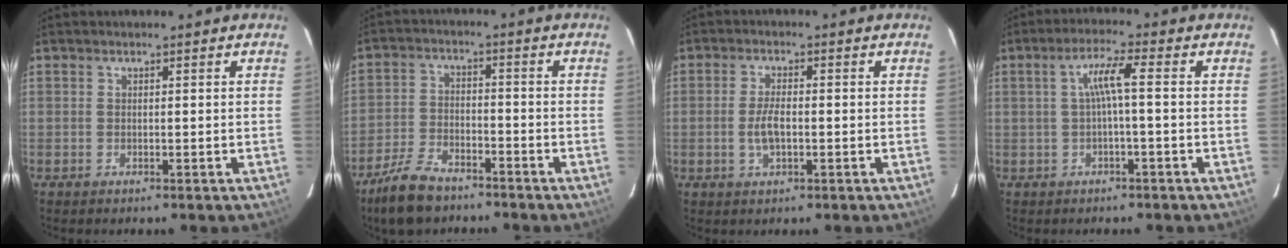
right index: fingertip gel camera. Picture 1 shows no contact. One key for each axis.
{"total": 9.8, "fx": -7.6, "fy": 4.2, "fz": 4.7, "tx": -0.122, "ty": -0.002, "tz": -0.140}
{"total": 4.2, "fx": -0.8, "fy": 1.6, "fz": 3.8, "tx": -0.076, "ty": 0.000, "tz": -0.012}
{"total": 4.6, "fx": -0.3, "fy": -0.1, "fz": 4.6, "tx": -0.087, "ty": 0.006, "tz": 0.000}